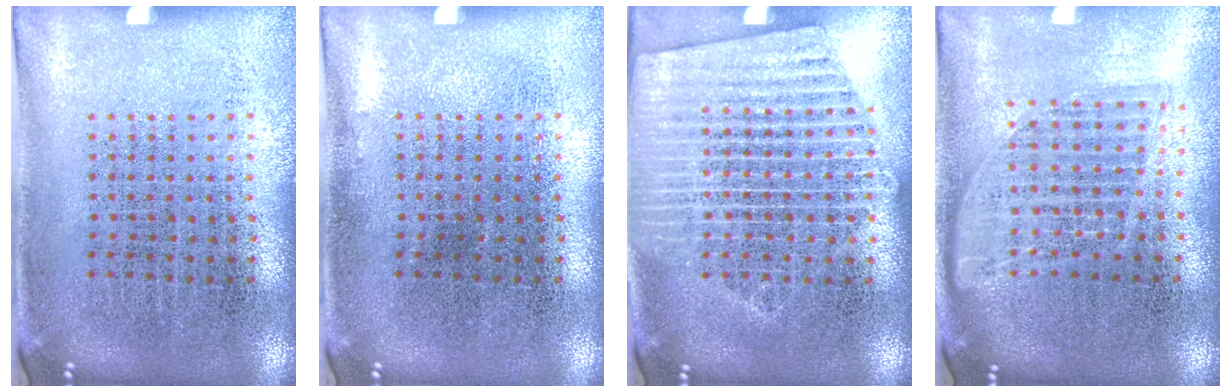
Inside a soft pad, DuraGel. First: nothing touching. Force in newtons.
{"total": 0.0}
{"total": 1.8, "press": 1.8, "slide": 0.3}
{"total": 1.6, "press": 1.4, "slide": 0.8}